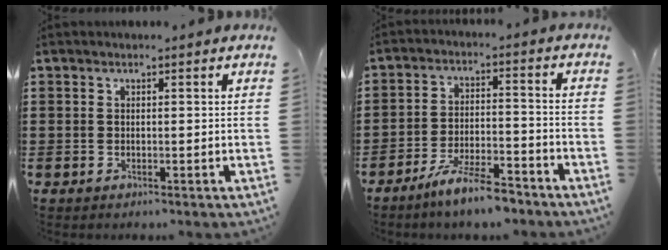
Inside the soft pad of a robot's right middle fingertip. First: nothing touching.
{"total": 7.6, "force": [-6.4, 0.7, 4.0], "torque": [-0.080, 0.000, -0.121]}